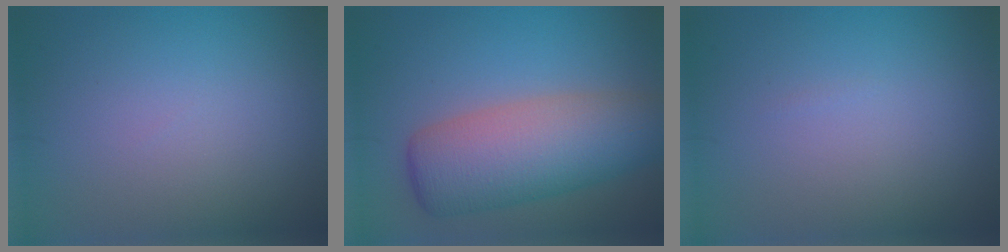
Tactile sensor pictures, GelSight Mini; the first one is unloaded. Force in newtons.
{"total": 8.2, "press": 8.2, "slide": 0.3}
{"total": 0.0}